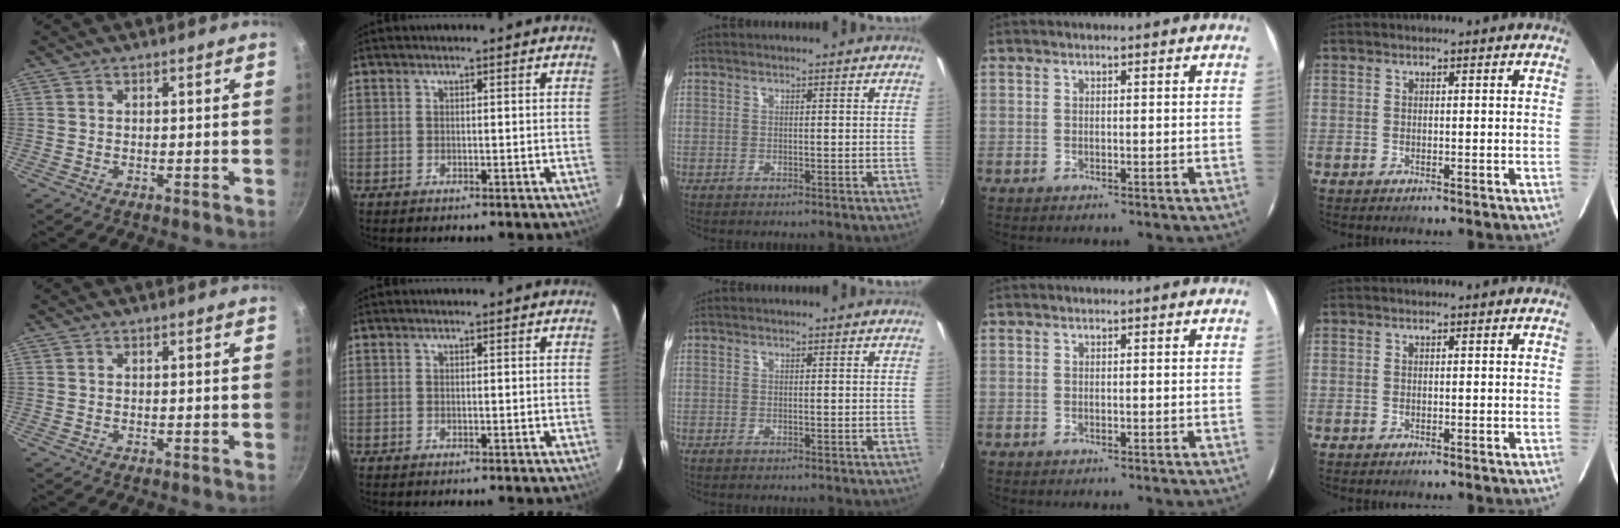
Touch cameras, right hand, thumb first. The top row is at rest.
{}